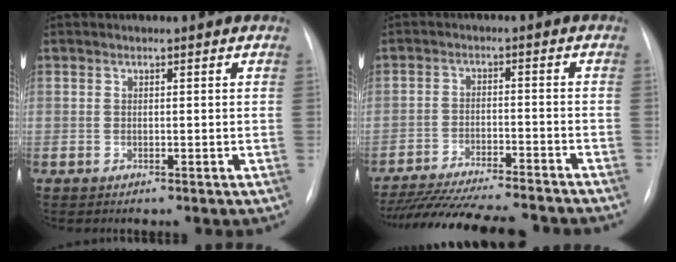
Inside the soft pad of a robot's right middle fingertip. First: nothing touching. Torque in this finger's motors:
{"motor_torque": [0.66, -0.64, 0.22, 0.12]}